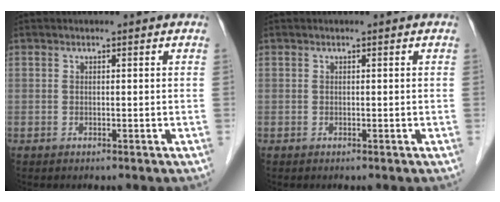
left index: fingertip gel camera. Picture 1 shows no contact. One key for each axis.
{"total": 0.0}